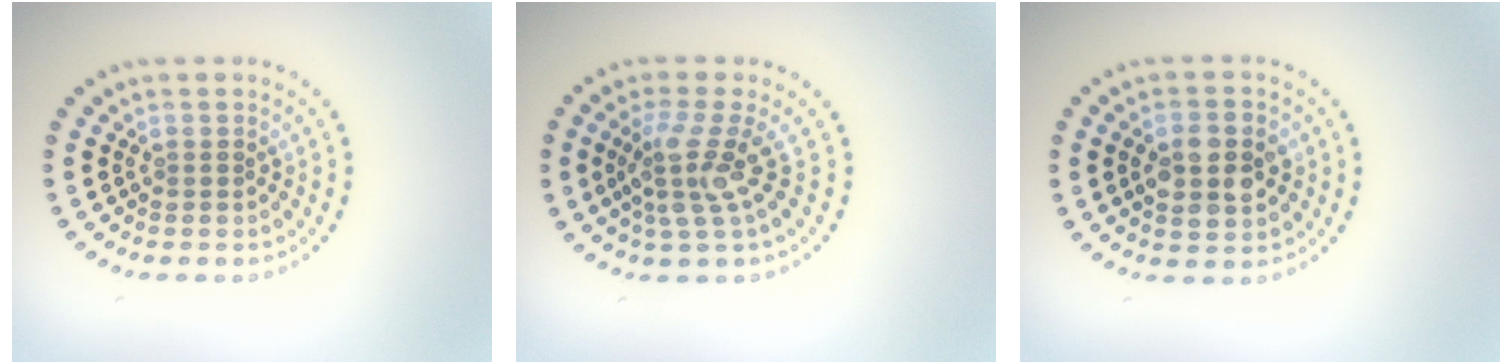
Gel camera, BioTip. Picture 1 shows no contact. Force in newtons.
{"total": 3.6, "press": 2.6, "slide": 2.5}
{"total": 4.5, "press": 4.5, "slide": 0.1}